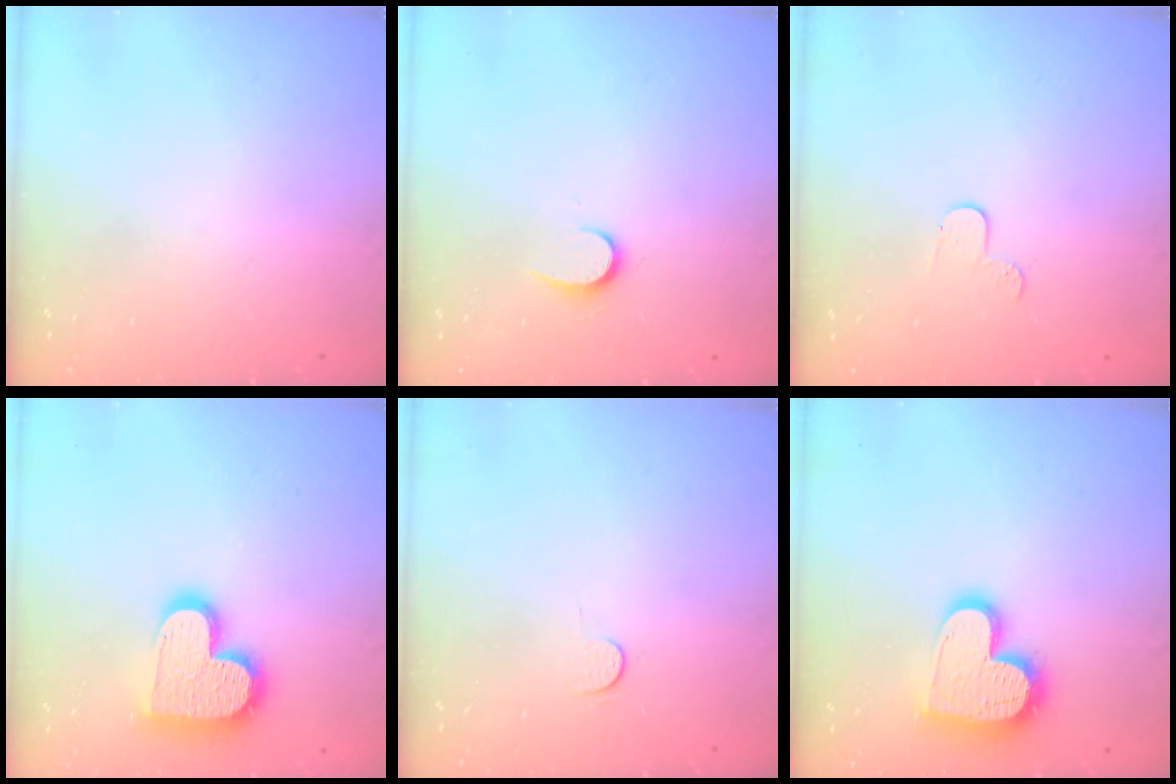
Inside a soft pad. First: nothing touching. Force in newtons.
{"total": 5.6, "press": 5.5, "slide": 0.6}
{"total": 4.3, "press": 4.2, "slide": 0.5}
{"total": 16.0, "press": 16.0, "slide": 1.1}
{"total": 2.8, "press": 2.8, "slide": 0.4}
{"total": 16.1, "press": 16.0, "slide": 1.2}